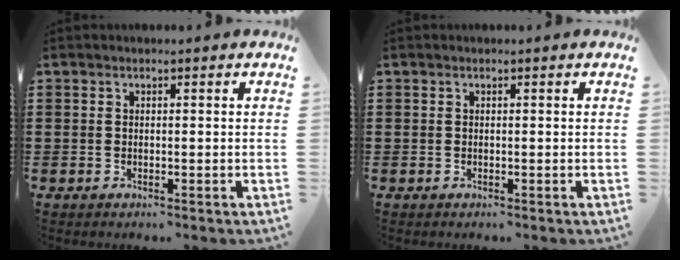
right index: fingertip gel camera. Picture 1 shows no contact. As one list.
[{"total": 0.0}]